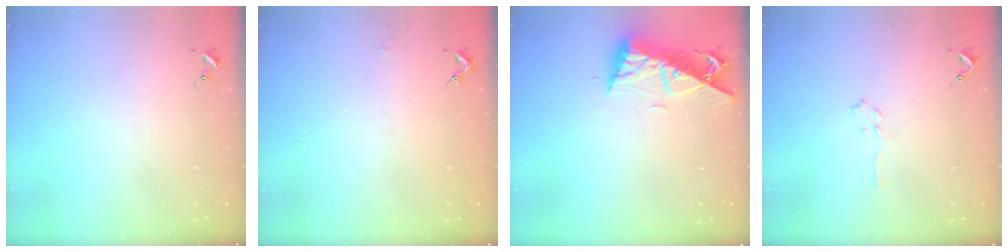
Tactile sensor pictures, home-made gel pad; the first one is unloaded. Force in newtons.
{"total": 1.4, "press": 1.4, "slide": 0.1}
{"total": 9.4, "press": 9.3, "slide": 1.3}
{"total": 3.5, "press": 3.5, "slide": 0.4}